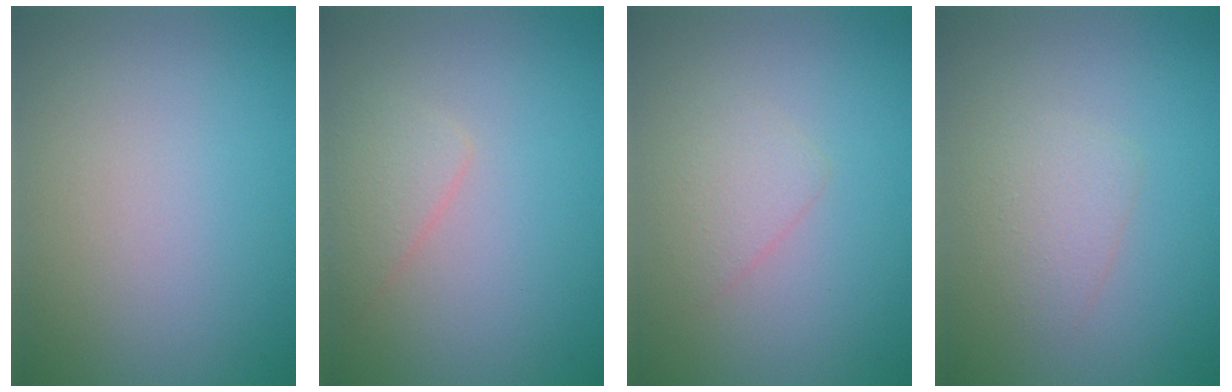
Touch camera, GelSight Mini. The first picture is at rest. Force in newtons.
{"total": 1.8, "press": 1.8, "slide": 0.1}
{"total": 1.7, "press": 1.7, "slide": 0.0}
{"total": 2.1, "press": 2.1, "slide": 0.1}